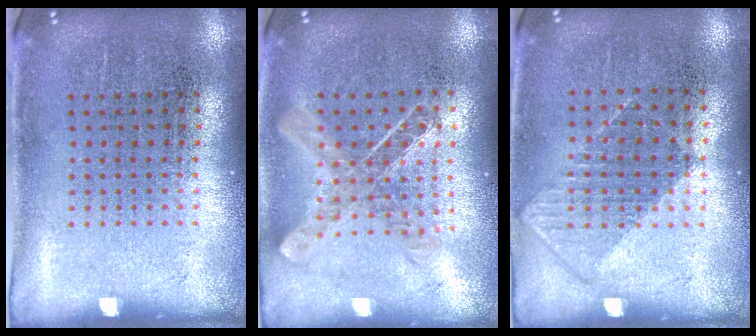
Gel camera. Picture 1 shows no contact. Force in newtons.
{"total": 0.9, "press": 0.9, "slide": 0.0}
{"total": 0.8, "press": 0.6, "slide": 0.4}